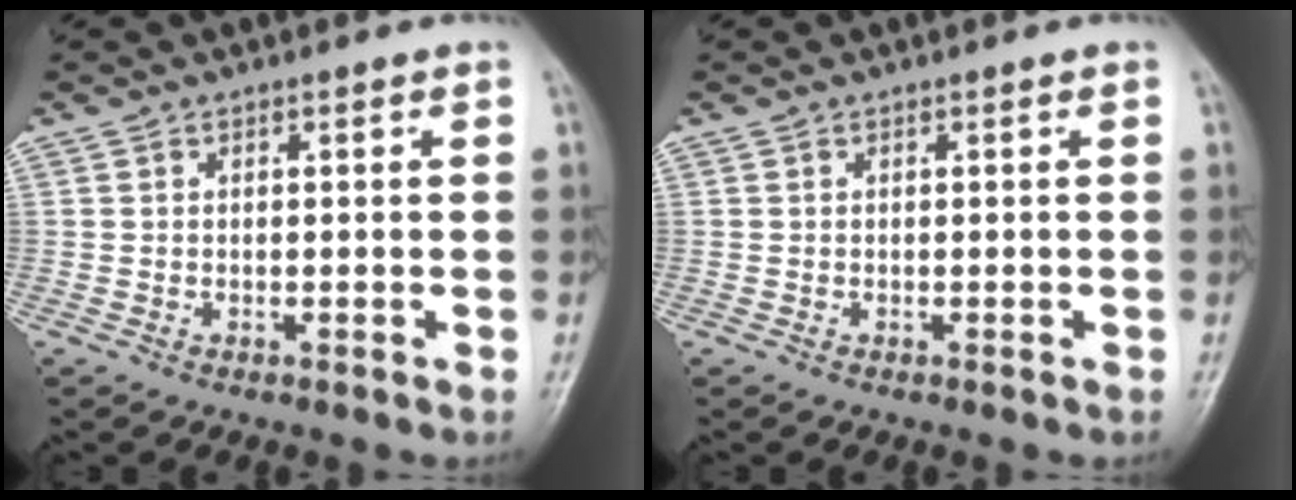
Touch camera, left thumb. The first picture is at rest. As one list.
[{"total": 0.0}]